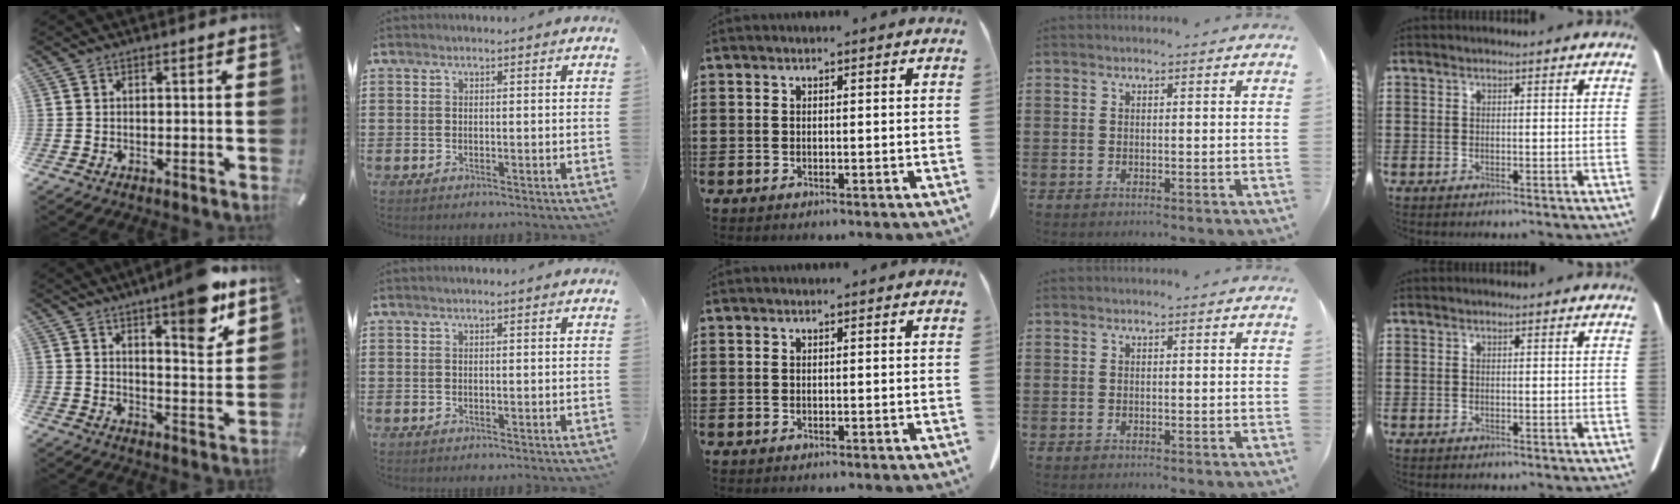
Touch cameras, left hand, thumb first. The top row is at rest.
{"thumb": {"total": 12.1, "force": [8.5, 3.1, 8.0], "torque": [-0.096, -0.063, 0.137]}, "index": {"total": 0.5, "force": [0.3, 0.0, 0.4], "torque": [-0.008, -0.001, 0.006]}}